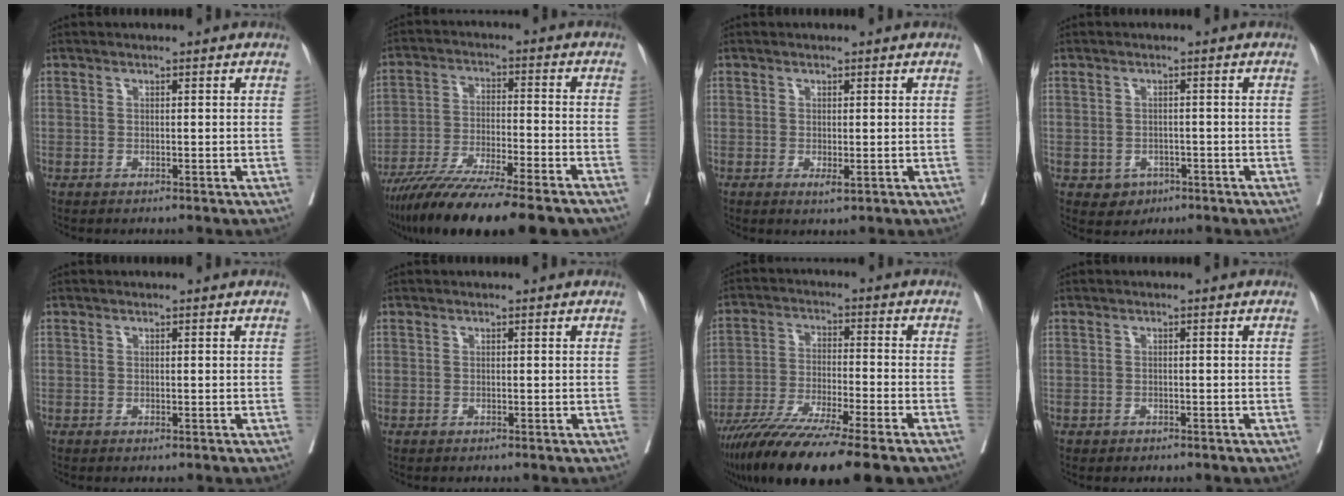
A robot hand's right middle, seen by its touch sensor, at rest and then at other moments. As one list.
[{"total": 19.3, "force": [-15.4, 1.8, 11.6], "torque": [-0.168, -0.031, -0.244]}, {"total": 1.3, "force": [0.3, 0.3, 1.2], "torque": [-0.018, -0.003, 0.009]}, {"total": 2.4, "force": [-0.7, 2.2, 0.7], "torque": [-0.004, 0.009, 0.000]}, {"total": 0.5, "force": [0.5, -0.1, 0.1], "torque": [-0.002, 0.001, 0.011]}, {"total": 0.0}, {"total": 16.2, "force": [-12.0, 0.6, 10.9], "torque": [-0.184, -0.046, -0.200]}, {"total": 0.6, "force": [0.0, 0.6, 0.1], "torque": [-0.006, 0.006, 0.005]}]